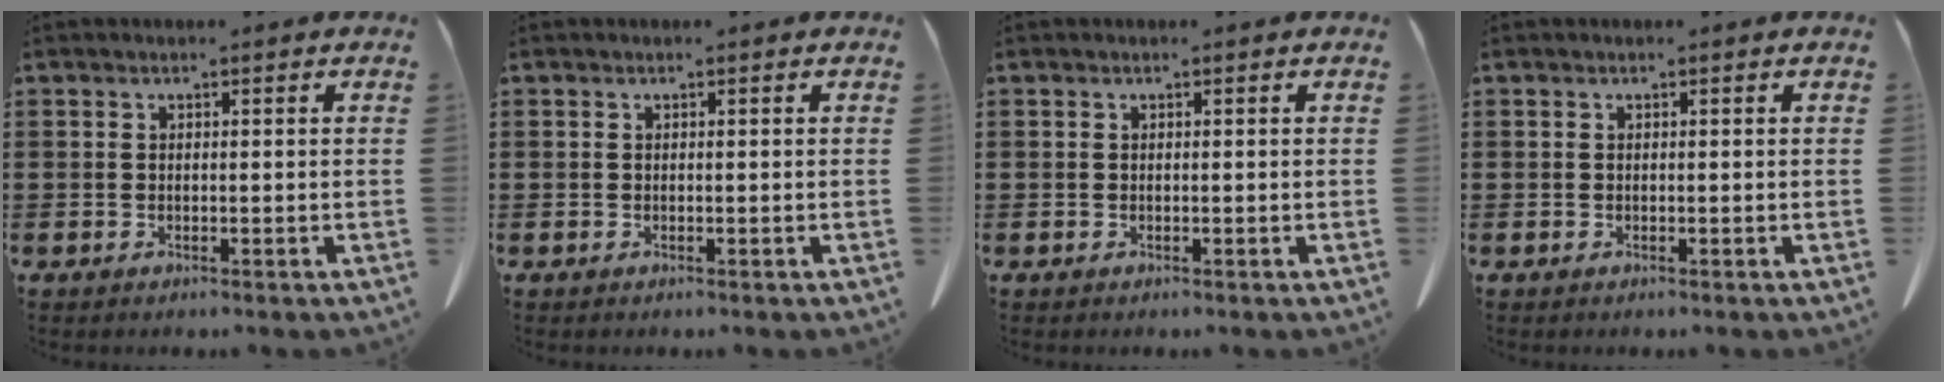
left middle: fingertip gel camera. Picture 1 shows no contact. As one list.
[{"total": 0.0}, {"total": 0.0}, {"total": 0.0}]